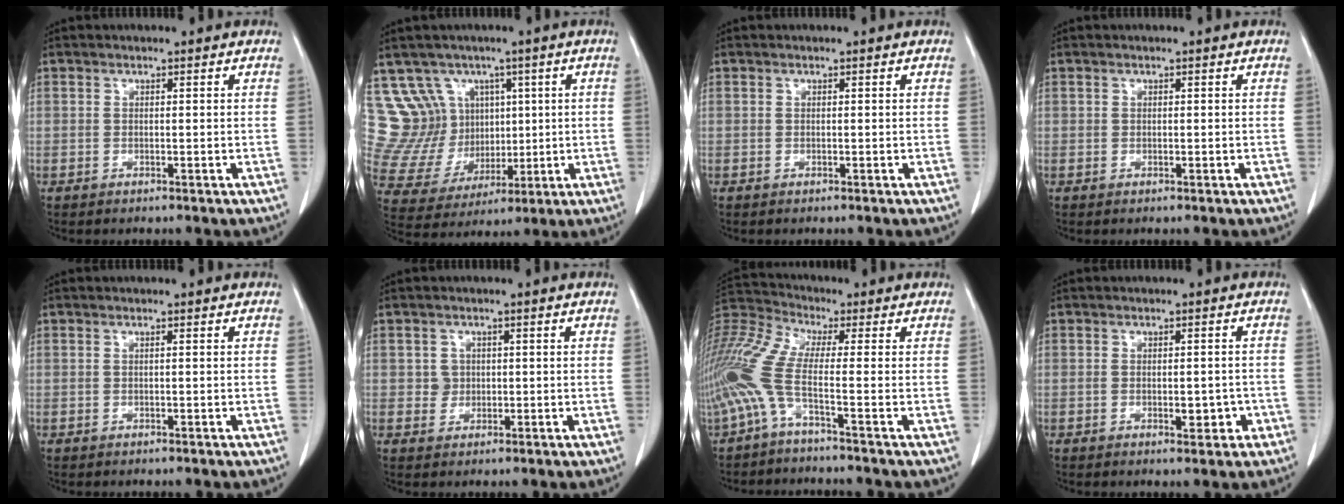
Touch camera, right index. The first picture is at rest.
{"total": 11.5, "force": [4.8, 10.1, 2.6], "torque": [-0.067, 0.053, 0.121]}
{"total": 0.0}
{"total": 0.0}
{"total": 0.0}
{"total": 2.1, "force": [0.3, 2.1, 0.3], "torque": [-0.001, 0.002, 0.006]}
{"total": 11.4, "force": [-3.9, 1.6, 10.5], "torque": [-0.265, 0.020, -0.086]}
{"total": 3.0, "force": [-1.0, 1.4, 2.4], "torque": [-0.031, 0.003, -0.007]}